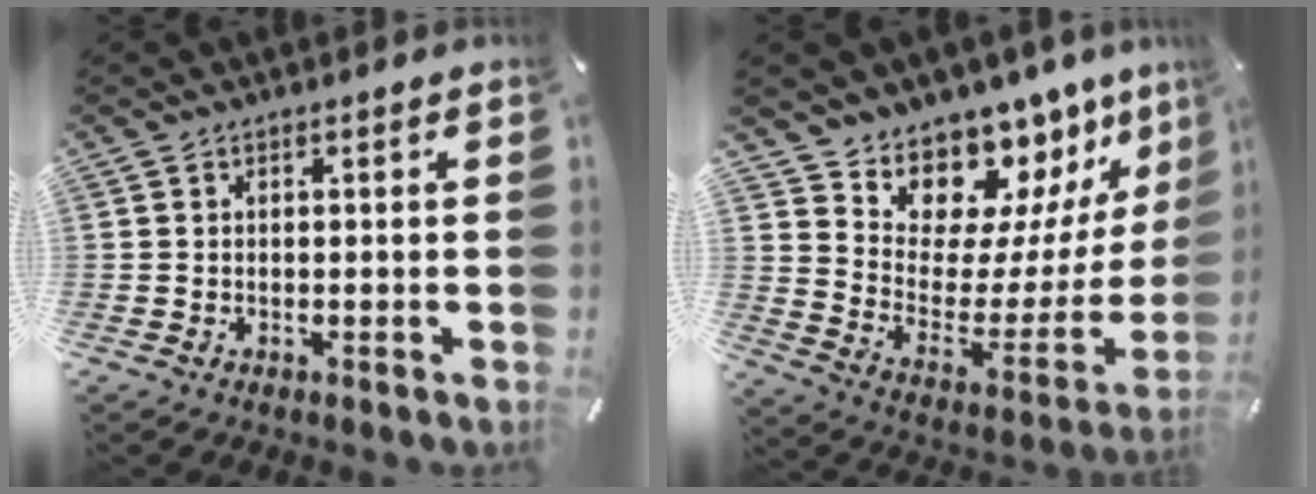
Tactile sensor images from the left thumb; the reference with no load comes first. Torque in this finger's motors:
{"motor_torque": [1.36, -0.24, 1.47, -1.30, 0.09]}